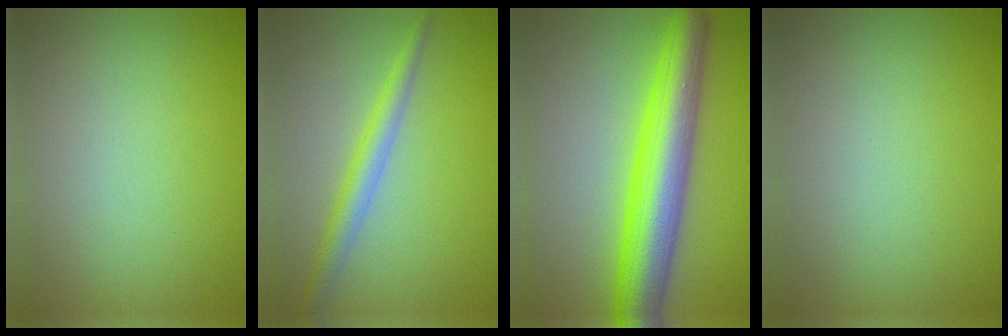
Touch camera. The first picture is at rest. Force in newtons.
{"total": 2.7, "press": 2.7, "slide": 0.1}
{"total": 8.7, "press": 8.7, "slide": 0.2}
{"total": 0.0}